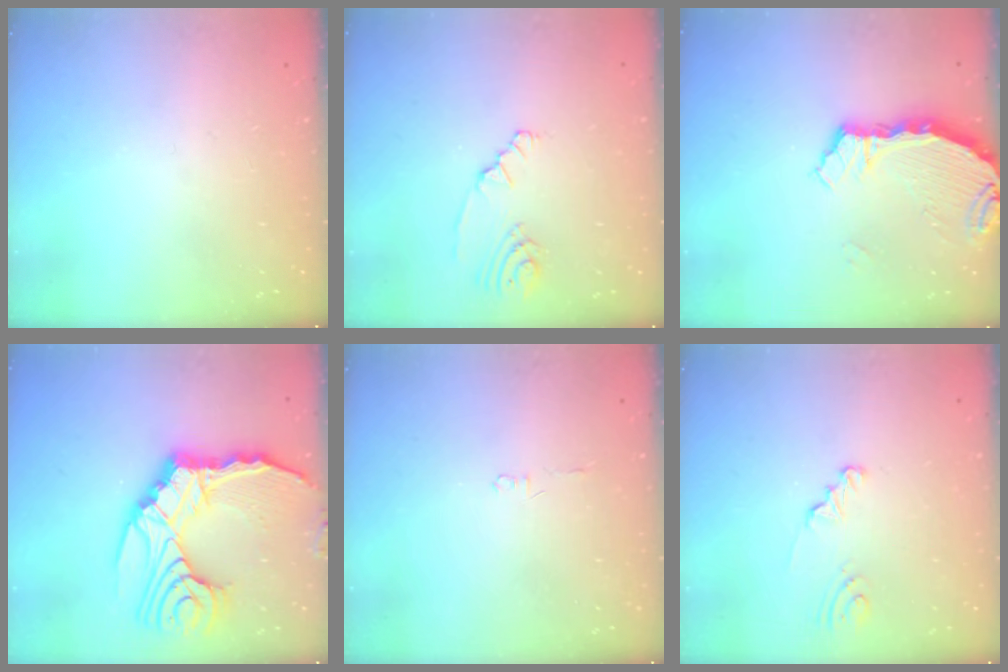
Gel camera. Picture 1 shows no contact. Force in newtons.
{"total": 3.1, "press": 3.1, "slide": 0.4}
{"total": 4.5, "press": 3.9, "slide": 2.2}
{"total": 24.6, "press": 24.4, "slide": 3.6}
{"total": 1.2, "press": 1.2, "slide": 0.3}
{"total": 1.8, "press": 1.8, "slide": 0.2}